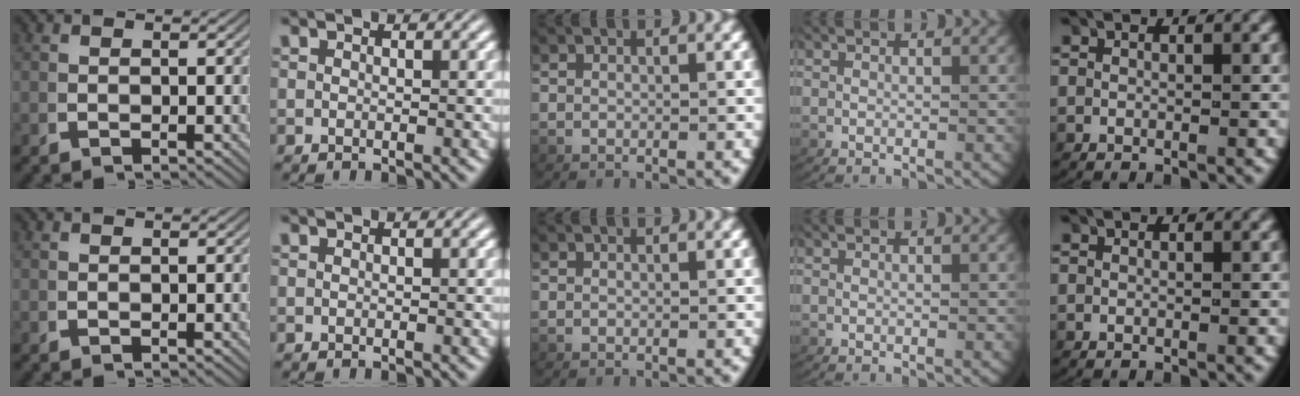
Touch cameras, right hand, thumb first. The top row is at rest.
{}